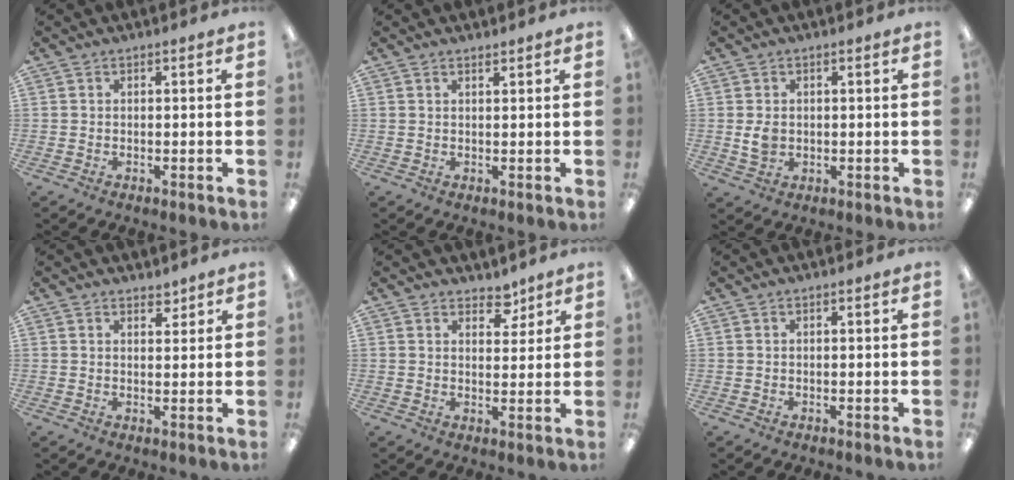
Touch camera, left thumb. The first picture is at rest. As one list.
[{"total": 1.0, "force": [1.0, 0.2, 0.3], "torque": [-0.006, -0.002, 0.019]}, {"total": 3.7, "force": [0.1, 2.9, 2.4], "torque": [-0.044, 0.000, -0.001]}, {"total": 2.7, "force": [2.3, 1.1, 0.8], "torque": [-0.002, -0.013, 0.041]}, {"total": 4.8, "force": [3.8, 2.6, 1.4], "torque": [0.003, -0.026, 0.062]}, {"total": 0.0}]